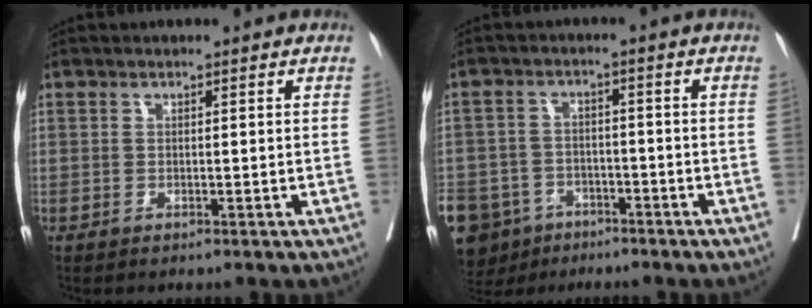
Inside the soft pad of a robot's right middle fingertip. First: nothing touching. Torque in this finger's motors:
{"motor_torque": [1.25, -0.89, 1.05, 0.21]}